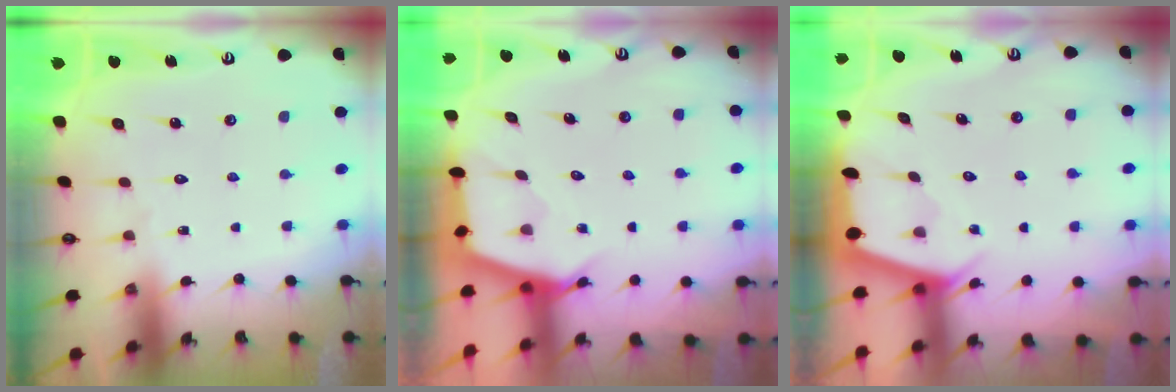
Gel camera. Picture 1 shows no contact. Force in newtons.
{"total": 2.5, "press": 2.5, "slide": 0.3}
{"total": 2.4, "press": 2.4, "slide": 0.3}